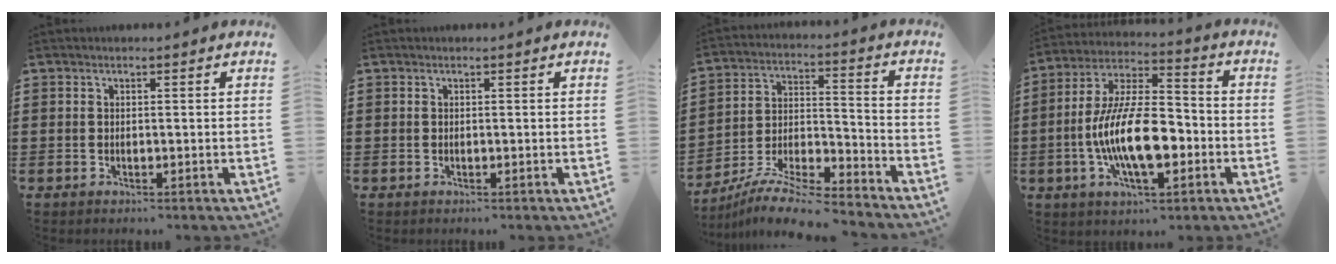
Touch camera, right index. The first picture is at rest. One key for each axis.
{"total": 0.0}
{"total": 9.7, "fx": -9.0, "fy": 0.7, "fz": 3.5, "tx": -0.063, "ty": 0.014, "tz": -0.179}
{"total": 13.9, "fx": -3.8, "fy": 5.9, "fz": 12.0, "tx": -0.260, "ty": -0.003, "tz": -0.071}